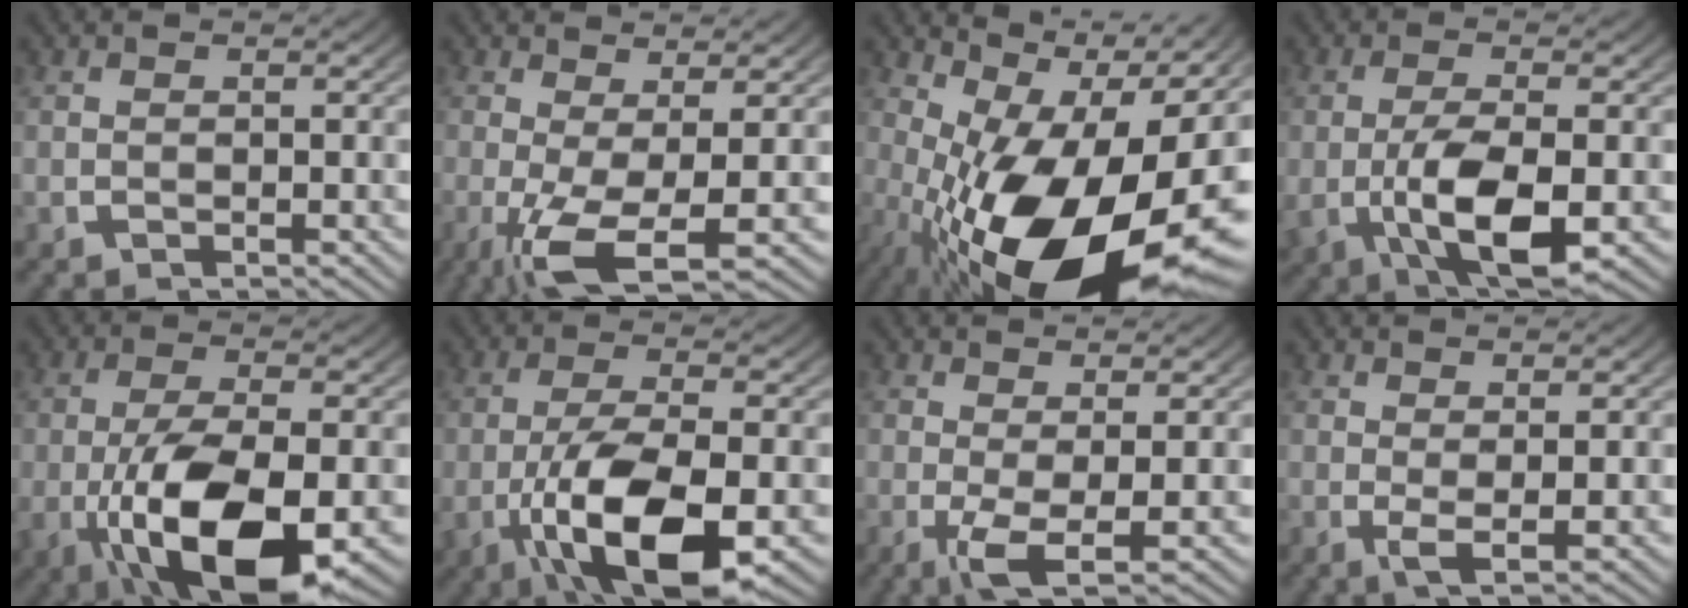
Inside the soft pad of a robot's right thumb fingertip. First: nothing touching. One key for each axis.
{"total": 6.7, "fx": -1.6, "fy": 2.8, "fz": 5.9, "tx": -0.126, "ty": -0.033, "tz": -0.011}
{"total": 19.5, "fx": -2.9, "fy": 10.6, "fz": 16.1, "tx": -0.268, "ty": -0.079, "tz": 0.000}
{"total": 7.4, "fx": -1.1, "fy": 3.5, "fz": 6.4, "tx": -0.136, "ty": -0.023, "tz": -0.006}
{"total": 13.3, "fx": -3.4, "fy": 6.9, "fz": 10.9, "tx": -0.217, "ty": -0.049, "tz": -0.028}
{"total": 11.5, "fx": -2.7, "fy": 5.7, "fz": 9.6, "tx": -0.197, "ty": -0.040, "tz": -0.022}
{"total": 4.1, "fx": -0.8, "fy": 1.8, "fz": 3.6, "tx": -0.076, "ty": -0.027, "tz": -0.006}
{"total": 2.1, "fx": 0.5, "fy": 0.6, "fz": 1.9, "tx": -0.037, "ty": -0.008, "tz": 0.009}